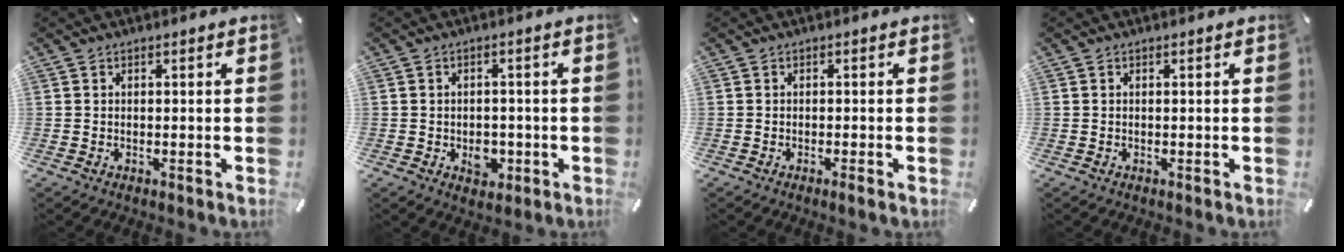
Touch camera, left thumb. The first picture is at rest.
{"total": 5.0, "force": [-1.3, 3.7, 3.0], "torque": [-0.033, 0.001, -0.022]}
{"total": 1.7, "force": [-0.8, 0.2, 1.6], "torque": [-0.025, -0.002, -0.013]}
{"total": 0.0}